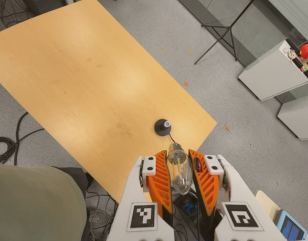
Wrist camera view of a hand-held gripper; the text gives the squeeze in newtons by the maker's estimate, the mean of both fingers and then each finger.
{"total": 20.1, "left": 21.7, "right": 18.6}